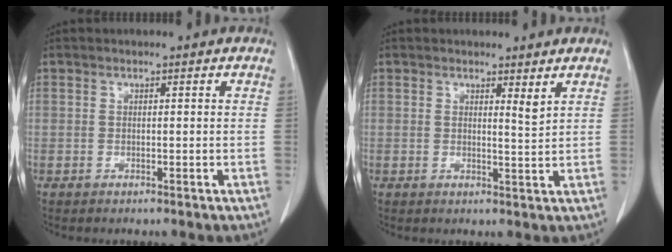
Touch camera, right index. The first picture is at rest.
{"total": 1.8, "force": [1.3, 0.0, 1.2], "torque": [-0.020, -0.015, 0.020]}